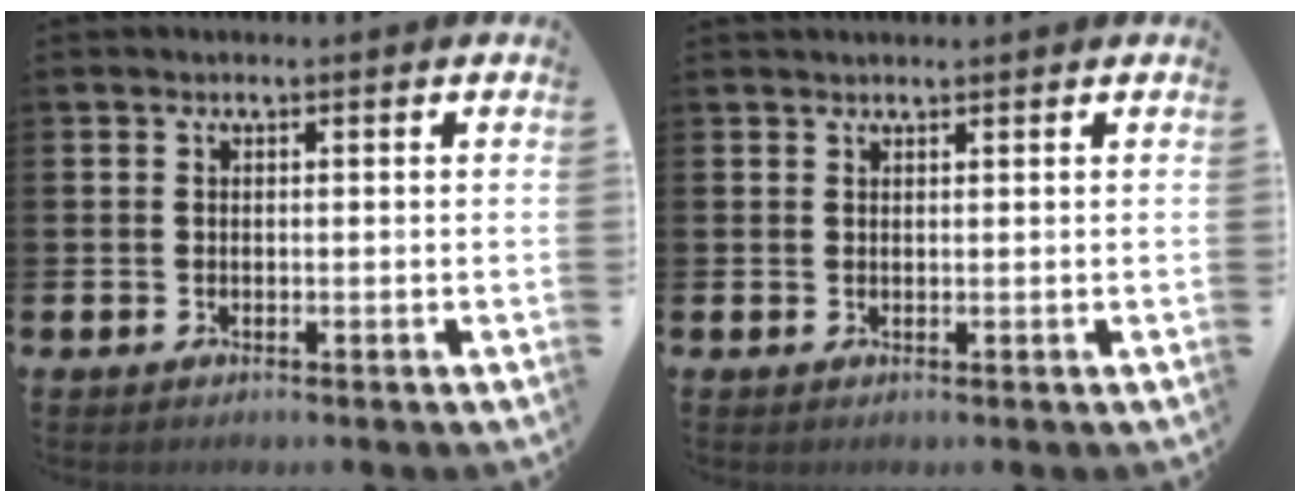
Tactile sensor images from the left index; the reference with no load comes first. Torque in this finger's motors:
{"motor_torque": [-0.56, -1.18, 0.02, 0.11]}